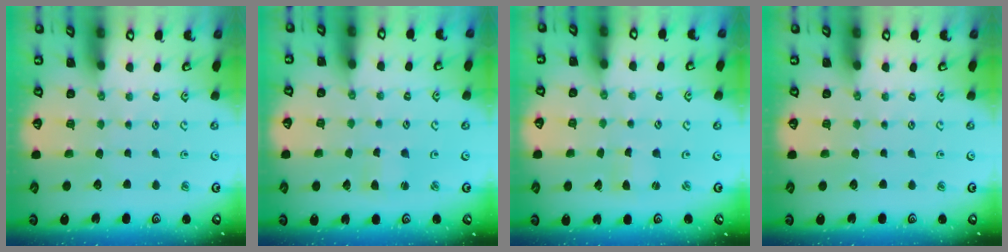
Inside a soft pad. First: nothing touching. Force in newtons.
{"total": 1.7, "press": 1.7, "slide": 0.2}
{"total": 1.0, "press": 1.0, "slide": 0.2}
{"total": 0.0}